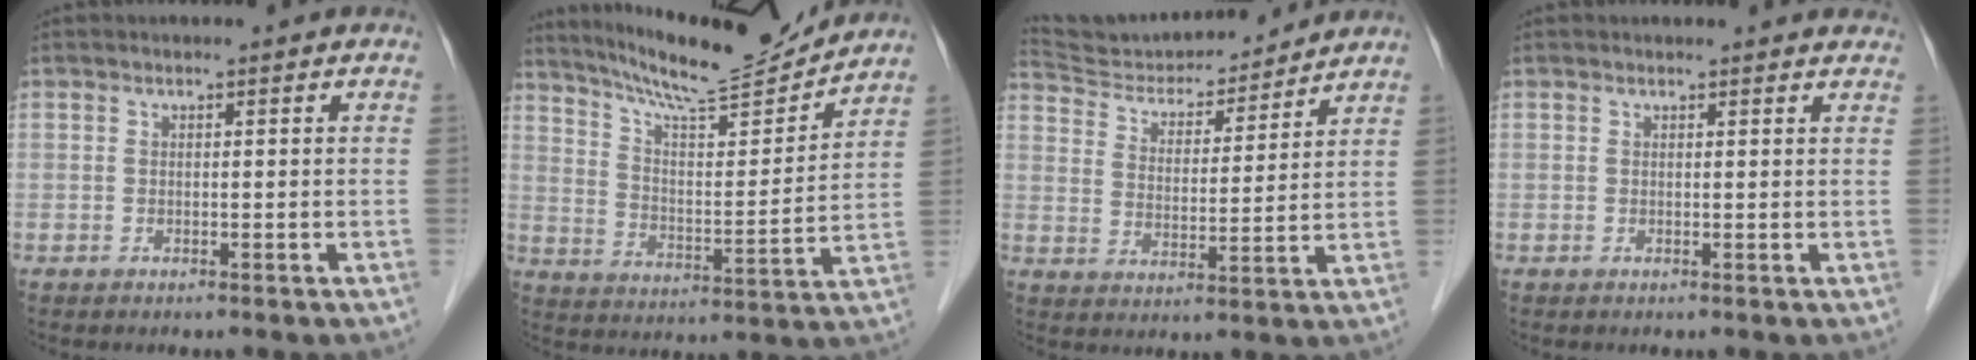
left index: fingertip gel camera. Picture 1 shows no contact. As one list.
[{"total": 15.4, "force": [14.5, 0.4, 5.4], "torque": [-0.097, -0.013, 0.229]}, {"total": 14.3, "force": [13.7, 2.4, 3.0], "torque": [-0.049, 0.001, 0.224]}, {"total": 4.7, "force": [4.4, 1.0, 1.1], "torque": [-0.003, 0.004, 0.031]}]